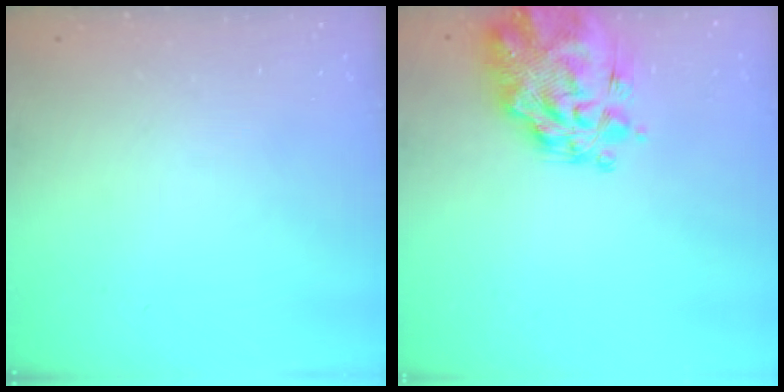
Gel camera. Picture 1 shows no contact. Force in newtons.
{"total": 8.6, "press": 8.0, "slide": 3.1}